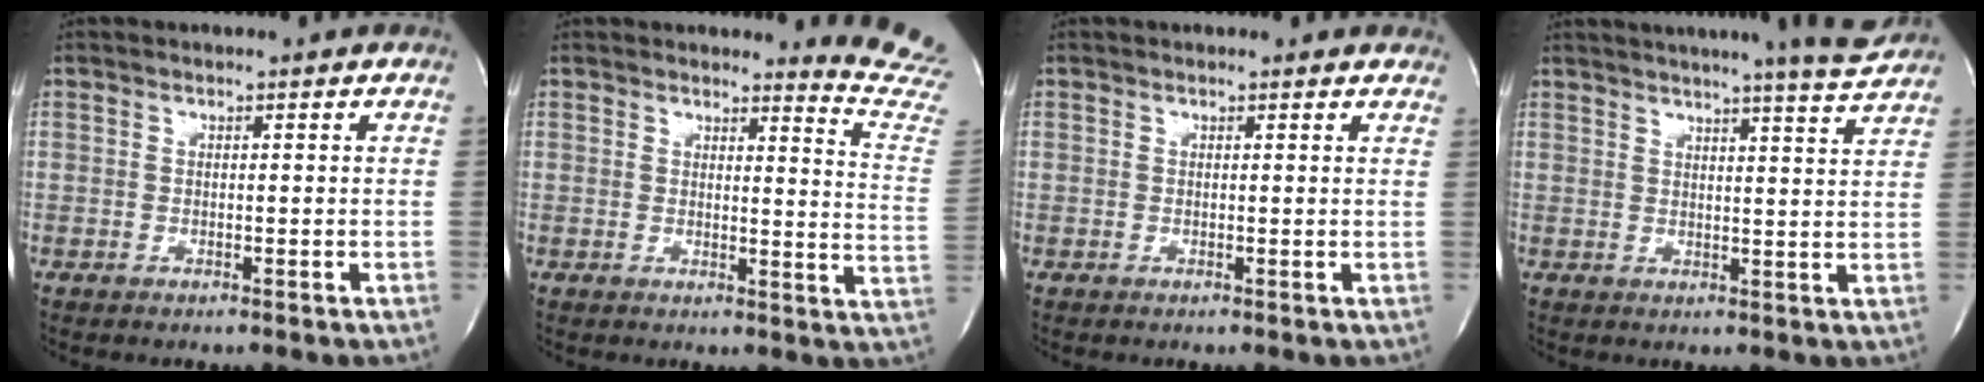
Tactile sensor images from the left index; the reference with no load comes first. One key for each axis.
{"total": 9.7, "fx": 9.6, "fy": -1.5, "fz": -0.2, "tx": 0.004, "ty": -0.149, "tz": 0.075}
{"total": 3.0, "fx": 2.7, "fy": 1.1, "fz": 0.6, "tx": -0.010, "ty": 0.005, "tz": 0.014}
{"total": 12.1, "fx": 11.1, "fy": -1.2, "fz": 4.7, "tx": -0.077, "ty": -0.028, "tz": 0.132}